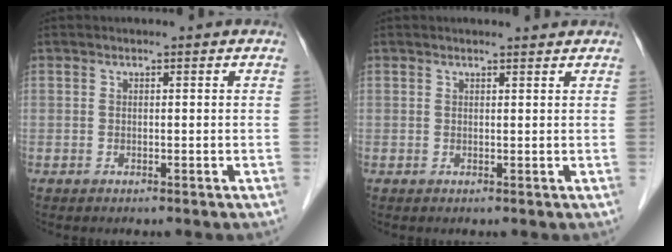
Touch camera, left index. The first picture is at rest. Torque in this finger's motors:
{"motor_torque": [0.26, -0.19, 0.02, 0.01]}